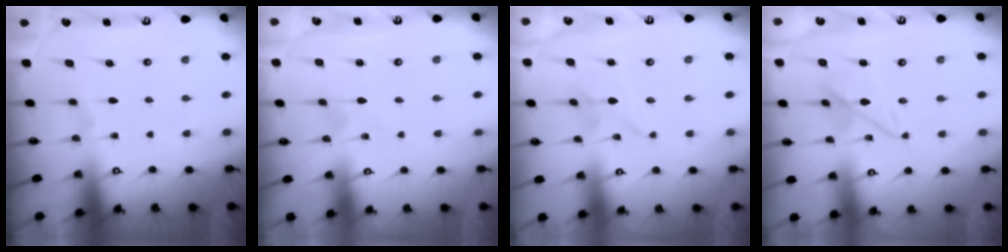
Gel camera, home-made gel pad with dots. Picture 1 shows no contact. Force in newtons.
{"total": 1.4, "press": 1.4, "slide": 0.2}
{"total": 1.0, "press": 1.0, "slide": 0.2}
{"total": 6.9, "press": 6.9, "slide": 0.4}